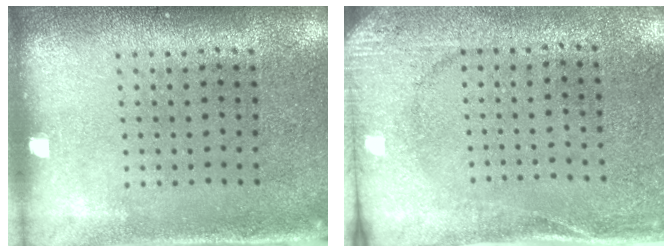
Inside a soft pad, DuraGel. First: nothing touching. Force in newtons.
{"total": 2.7, "press": 2.3, "slide": 1.3}